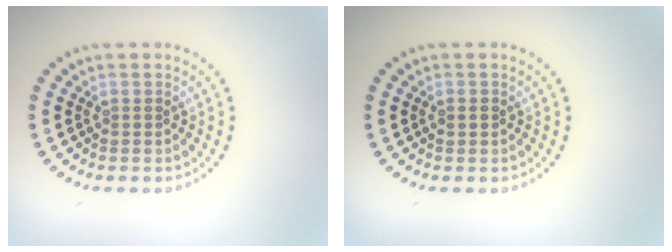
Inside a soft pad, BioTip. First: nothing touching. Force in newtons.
{"total": 1.0, "press": 1.0, "slide": 0.0}